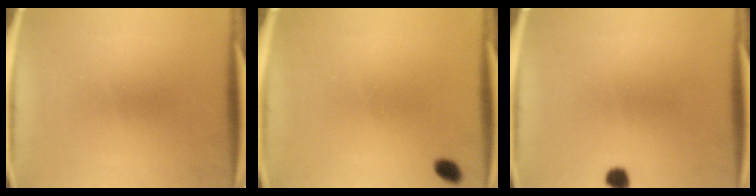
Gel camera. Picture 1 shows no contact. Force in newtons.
{"total": 1.8}
{"total": 2.0}